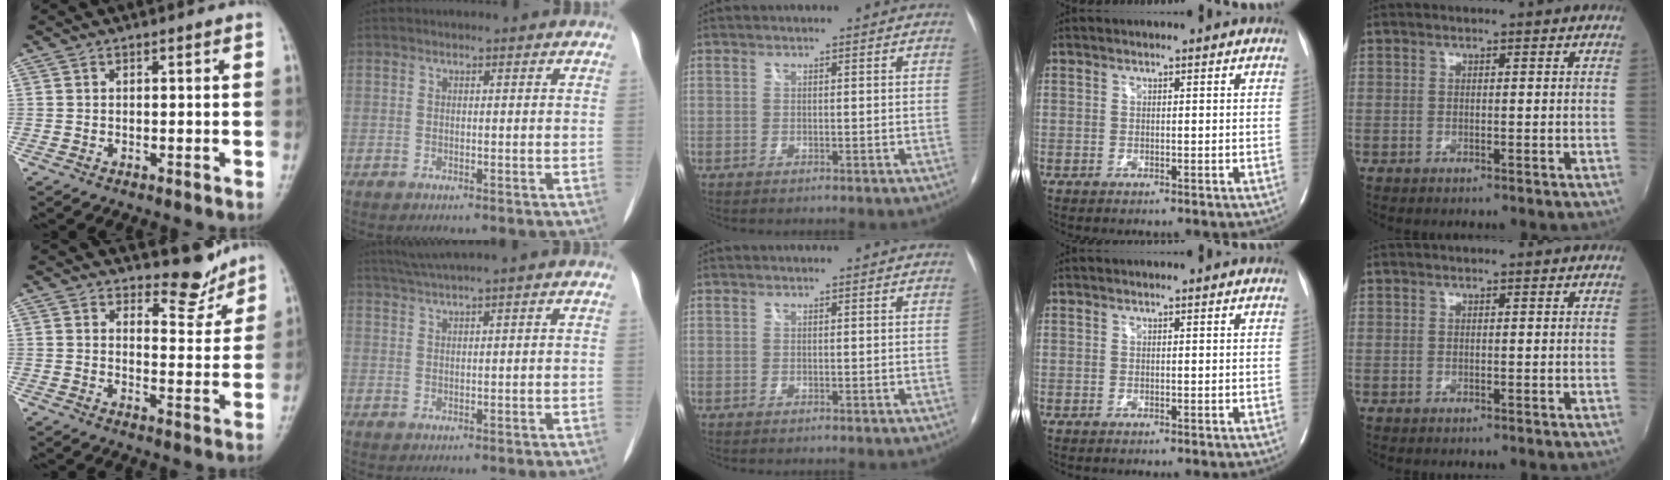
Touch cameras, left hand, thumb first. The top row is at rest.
{"thumb": {"total": 5.7, "force": [5.2, 2.0, 1.0], "torque": [0.013, -0.051, 0.077]}, "index": {"total": 3.0, "force": [2.3, -1.0, 1.7], "torque": [-0.040, 0.011, 0.051]}}